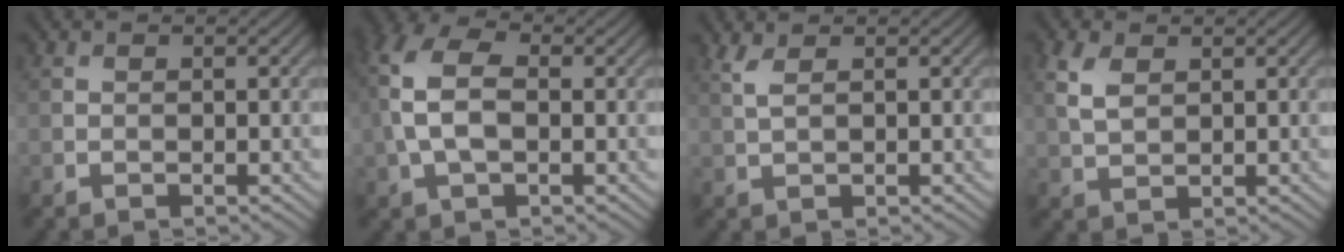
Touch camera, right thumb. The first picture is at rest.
{"total": 7.7, "force": [0.3, 4.5, 6.3], "torque": [-0.165, 0.014, -0.005]}
{"total": 1.8, "force": [1.1, 0.4, 1.4], "torque": [-0.042, 0.004, 0.025]}
{"total": 3.7, "force": [1.5, 2.1, 2.6], "torque": [-0.074, 0.004, 0.031]}